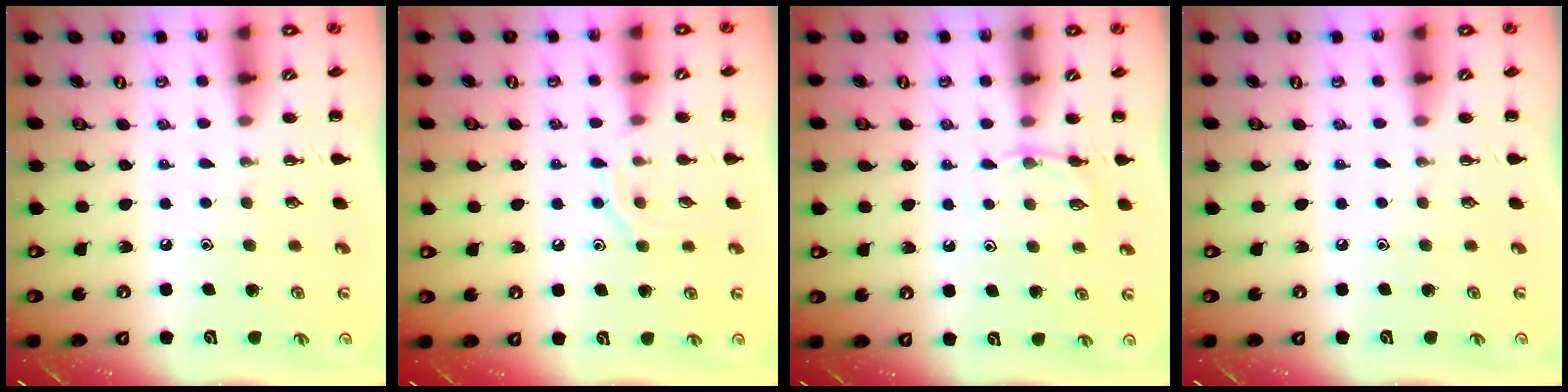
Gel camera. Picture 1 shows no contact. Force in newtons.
{"total": 7.0, "press": 6.9, "slide": 1.0}
{"total": 4.2, "press": 4.0, "slide": 1.3}
{"total": 0.0}